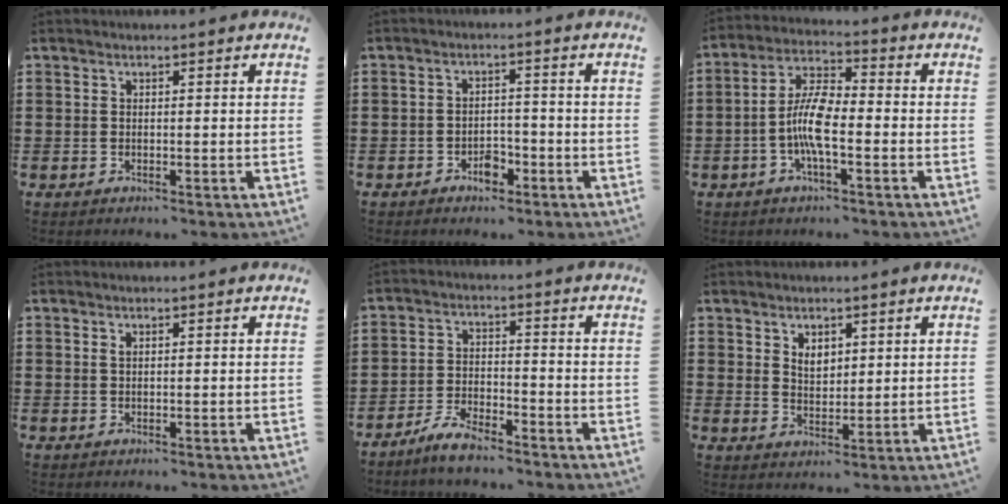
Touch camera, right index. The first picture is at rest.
{"total": 3.2, "force": [-2.1, 1.7, 1.6], "torque": [-0.028, 0.006, -0.041]}
{"total": 8.1, "force": [-2.0, 2.6, 7.4], "torque": [-0.167, -0.007, -0.043]}
{"total": 0.6, "force": [0.3, 0.2, 0.5], "torque": [-0.011, 0.000, 0.005]}
{"total": 4.6, "force": [-4.1, 1.0, 1.7], "torque": [-0.043, 0.007, -0.083]}
{"total": 2.8, "force": [1.6, 1.9, 1.3], "torque": [-0.031, 0.006, 0.030]}